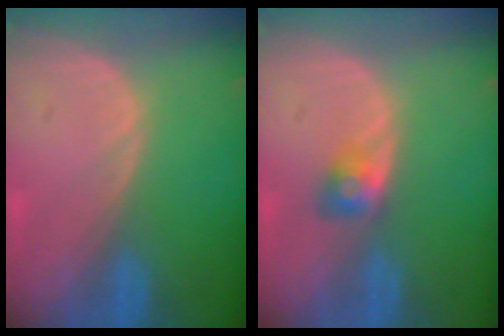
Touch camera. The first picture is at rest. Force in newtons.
{"total": 2.8, "press": 2.6, "slide": 1.2}